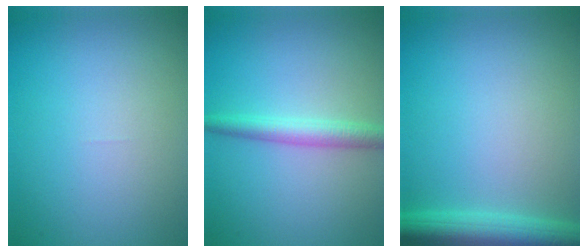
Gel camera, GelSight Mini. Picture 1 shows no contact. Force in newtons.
{"total": 2.7, "press": 2.7, "slide": 0.1}
{"total": 5.3, "press": 5.3, "slide": 0.2}